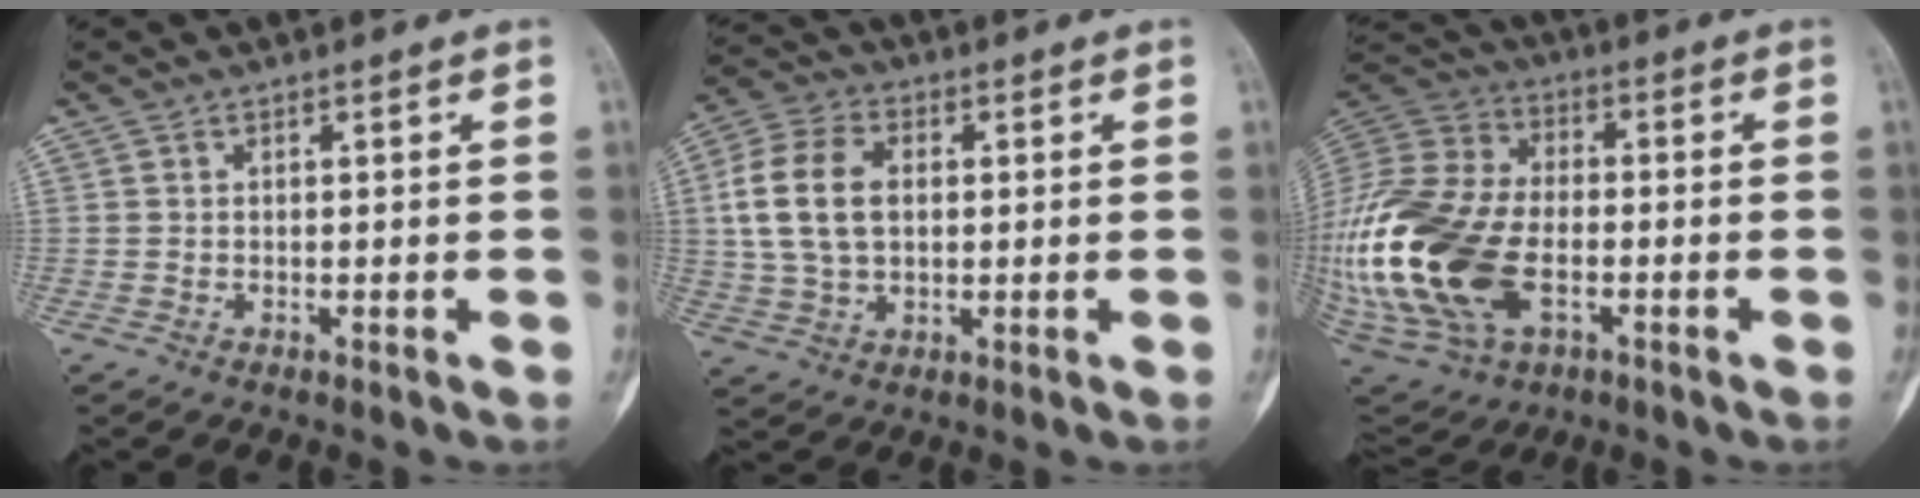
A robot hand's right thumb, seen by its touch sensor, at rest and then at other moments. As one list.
[{"total": 12.1, "force": [1.5, 8.0, 9.0], "torque": [-0.172, 0.010, 0.028]}, {"total": 32.5, "force": [-6.6, 20.3, 24.5], "torque": [-0.624, -0.015, -0.114]}]